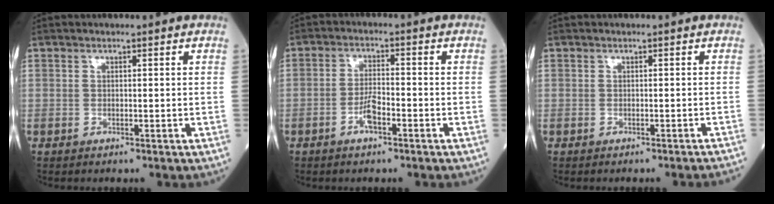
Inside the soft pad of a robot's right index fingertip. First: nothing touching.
{"total": 3.4, "force": [-1.8, 0.8, 2.8], "torque": [-0.054, 0.003, -0.036]}
{"total": 3.2, "force": [-3.0, -0.7, 0.9], "torque": [-0.008, -0.007, -0.032]}